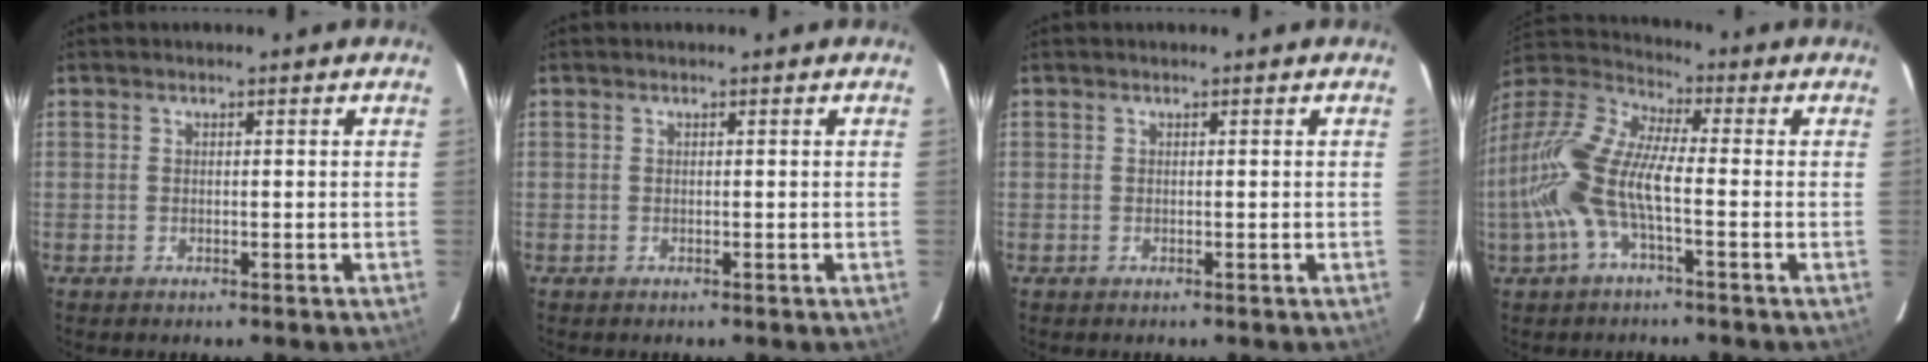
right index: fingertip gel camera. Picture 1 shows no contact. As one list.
[{"total": 0.0}, {"total": 0.0}, {"total": 15.4, "force": [-3.8, 4.9, 14.1], "torque": [-0.286, 0.000, -0.084]}]